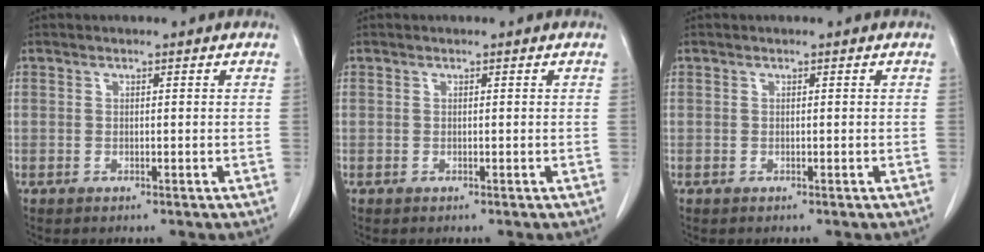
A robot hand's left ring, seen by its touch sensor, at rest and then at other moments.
{"total": 0.0}
{"total": 0.0}